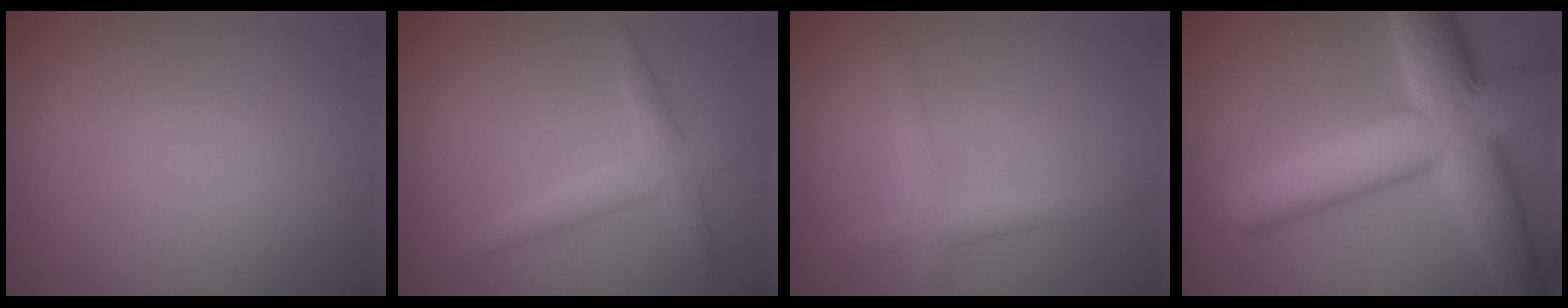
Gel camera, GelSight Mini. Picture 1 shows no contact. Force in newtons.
{"total": 2.5, "press": 2.5, "slide": 0.1}
{"total": 2.0, "press": 2.0, "slide": 0.1}
{"total": 12.5, "press": 12.5, "slide": 0.7}